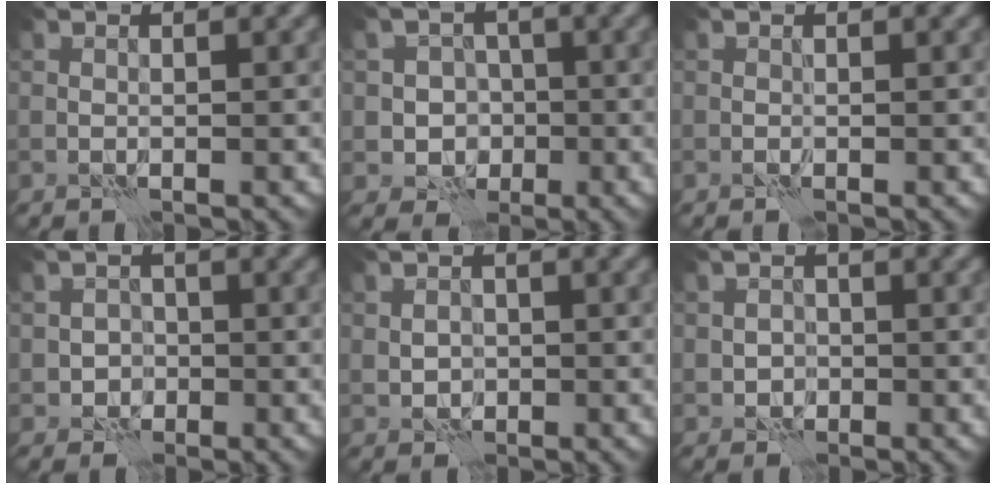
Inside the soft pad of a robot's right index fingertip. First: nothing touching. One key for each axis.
{"total": 3.7, "fx": -1.0, "fy": 3.3, "fz": 1.3, "tx": 0.003, "ty": 0.002, "tz": -0.036}
{"total": 0.0}
{"total": 2.1, "fx": -0.7, "fy": 1.8, "fz": 0.7, "tx": 0.005, "ty": 0.000, "tz": -0.019}
{"total": 1.8, "fx": -0.3, "fy": 1.4, "fz": 1.0, "tx": -0.017, "ty": 0.000, "tz": -0.002}
{"total": 1.5, "fx": -0.6, "fy": 1.3, "fz": 0.6, "tx": -0.004, "ty": 0.000, "tz": -0.012}